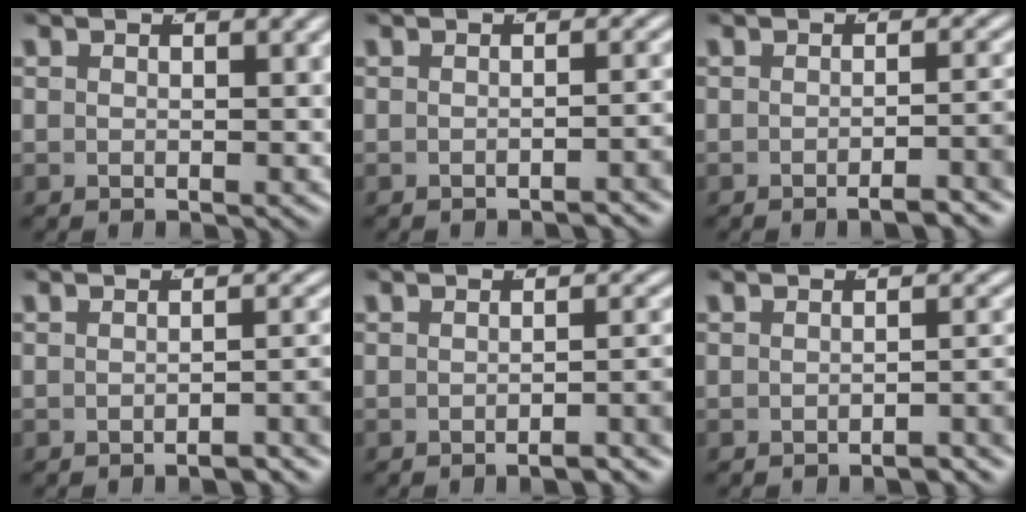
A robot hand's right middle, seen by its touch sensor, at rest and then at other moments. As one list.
[{"total": 1.8, "force": [-1.5, -0.1, 1.0], "torque": [-0.010, 0.005, -0.025]}, {"total": 3.5, "force": [-2.5, 0.4, 2.5], "torque": [-0.018, 0.006, -0.041]}, {"total": 2.6, "force": [-2.1, 0.2, 1.5], "torque": [-0.012, 0.003, -0.033]}, {"total": 2.8, "force": [-2.1, 0.1, 1.8], "torque": [-0.013, 0.006, -0.034]}, {"total": 2.3, "force": [-2.0, 0.1, 1.3], "torque": [-0.011, 0.003, -0.031]}]